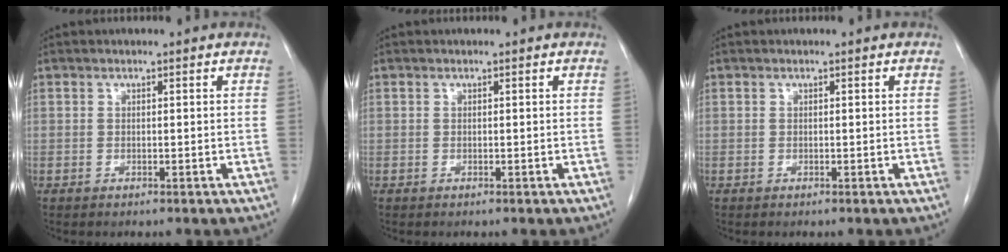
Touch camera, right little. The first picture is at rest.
{"total": 0.0}
{"total": 0.0}